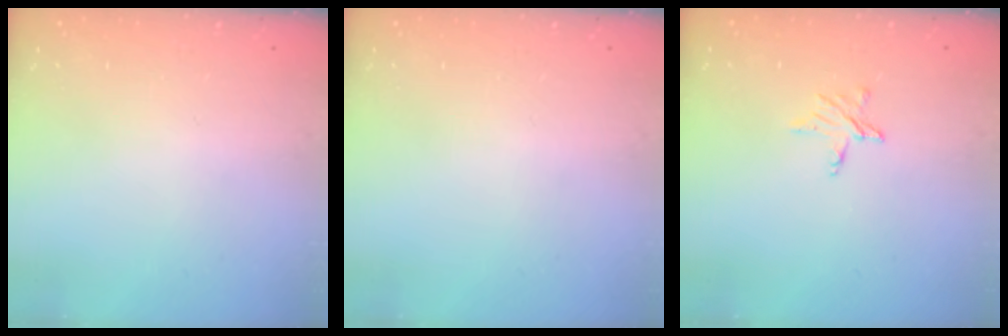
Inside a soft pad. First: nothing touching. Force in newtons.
{"total": 0.0}
{"total": 5.1, "press": 5.1, "slide": 0.6}